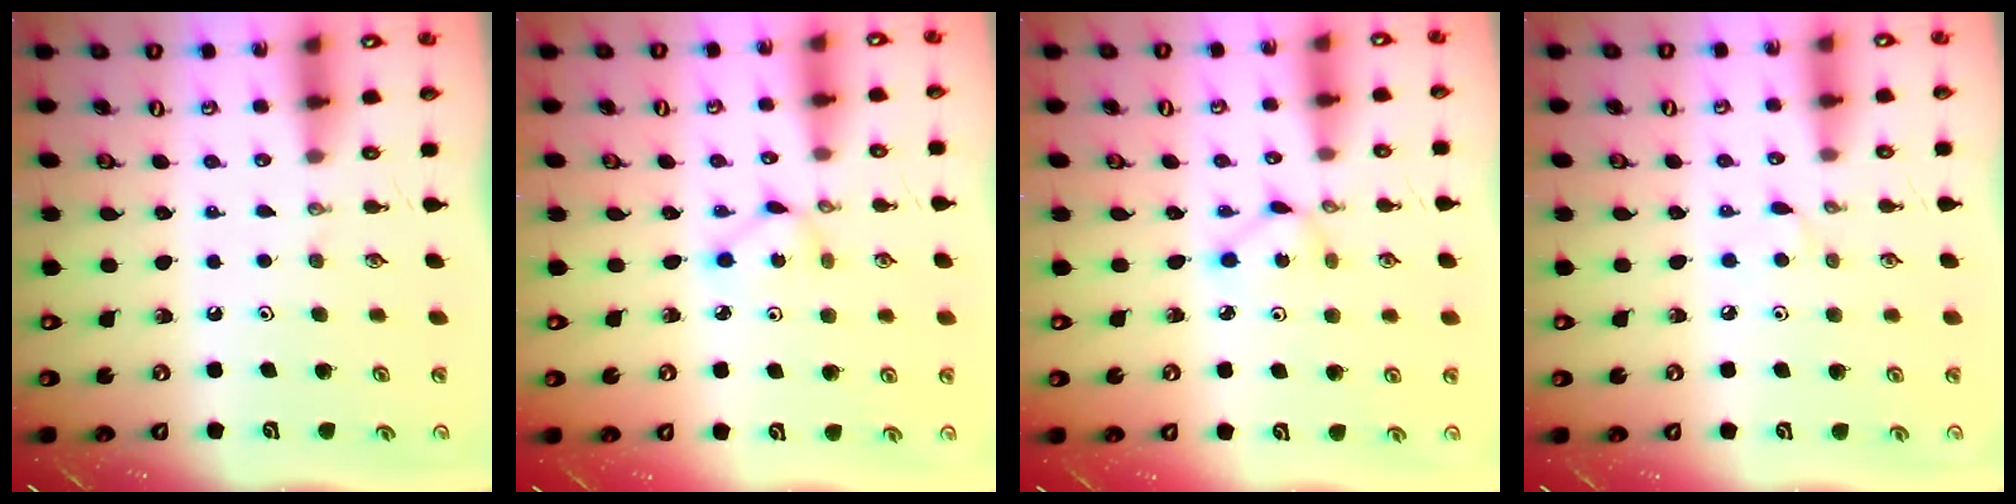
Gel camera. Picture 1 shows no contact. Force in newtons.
{"total": 3.0, "press": 3.0, "slide": 0.1}
{"total": 3.0, "press": 3.0, "slide": 0.1}
{"total": 3.6, "press": 3.6, "slide": 0.4}